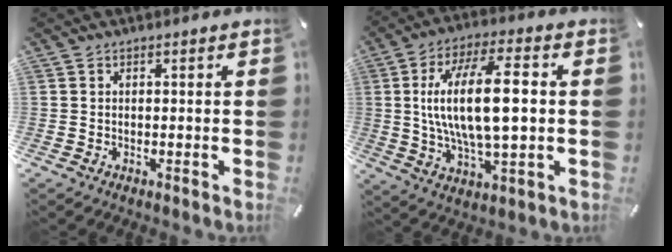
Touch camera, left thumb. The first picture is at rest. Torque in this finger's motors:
{"motor_torque": [2.47, 2.47, 1.66, -1.11, 0.30]}